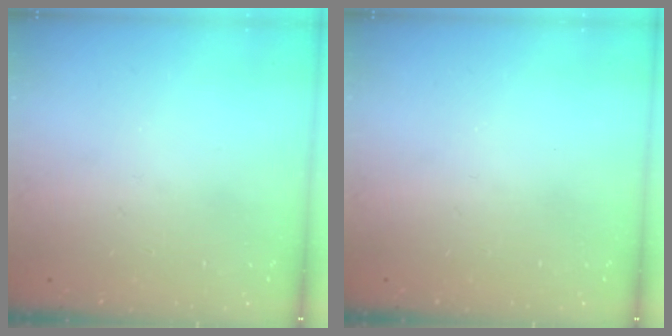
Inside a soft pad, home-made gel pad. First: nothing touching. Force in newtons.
{"total": 0.0}